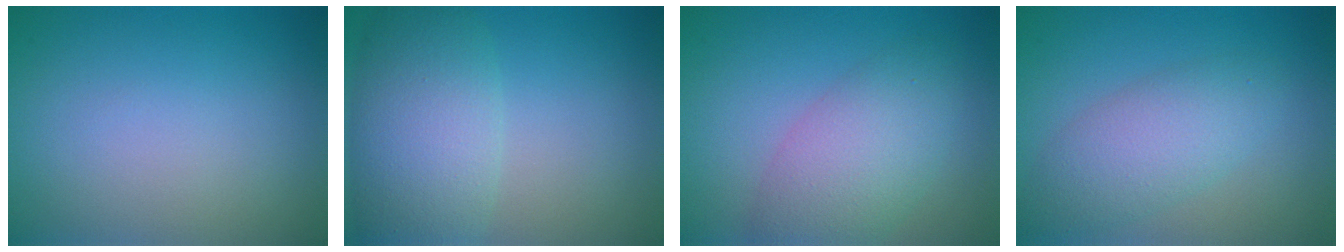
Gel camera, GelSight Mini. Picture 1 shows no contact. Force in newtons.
{"total": 6.7, "press": 6.7, "slide": 0.4}
{"total": 5.3, "press": 5.3, "slide": 0.1}
{"total": 4.2, "press": 4.2, "slide": 0.2}